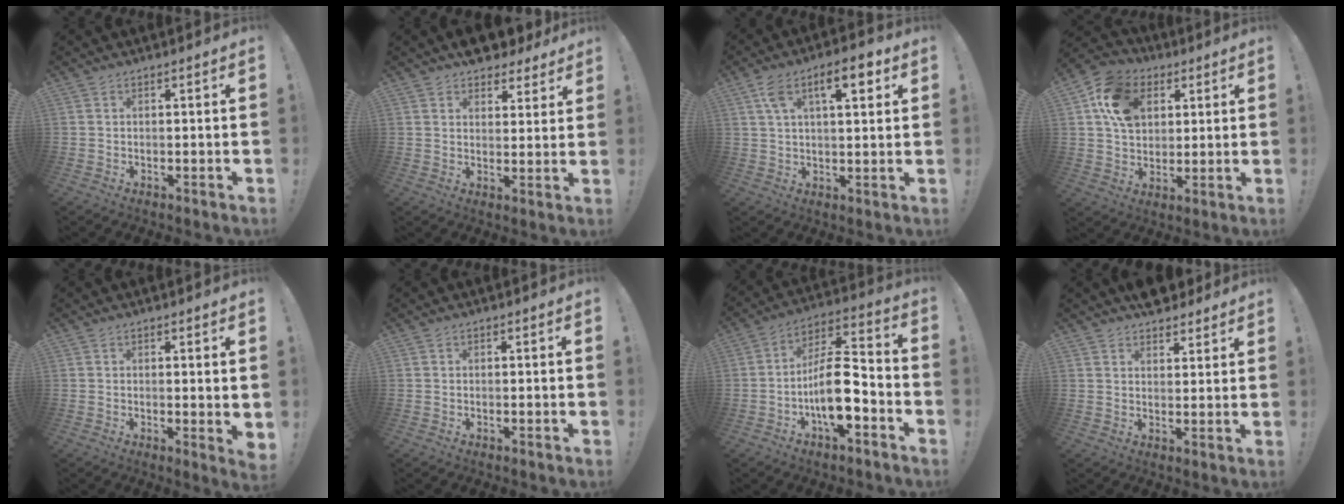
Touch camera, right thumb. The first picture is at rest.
{"total": 7.1, "force": [6.0, 3.5, 1.4], "torque": [-0.017, -0.044, 0.113]}
{"total": 10.3, "force": [4.6, 4.3, 8.2], "torque": [-0.115, -0.005, 0.073]}
{"total": 14.5, "force": [5.2, 11.2, 7.6], "torque": [-0.109, -0.011, 0.103]}
{"total": 2.6, "force": [0.9, 0.5, 2.4], "torque": [-0.026, -0.005, 0.014]}
{"total": 0.0}
{"total": 14.8, "force": [-4.8, 6.2, 12.6], "torque": [-0.230, 0.027, -0.076]}
{"total": 5.7, "force": [4.8, 2.9, 1.0], "torque": [0.000, -0.031, 0.087]}